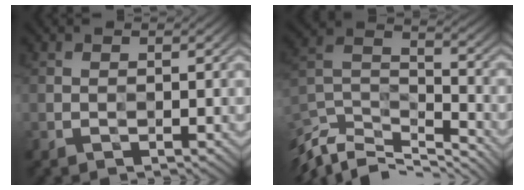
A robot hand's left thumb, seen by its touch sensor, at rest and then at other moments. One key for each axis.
{"total": 10.8, "fx": -9.2, "fy": 3.3, "fz": 4.6, "tx": -0.120, "ty": -0.005, "tz": -0.164}